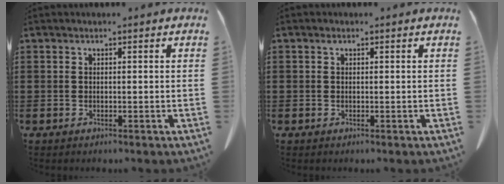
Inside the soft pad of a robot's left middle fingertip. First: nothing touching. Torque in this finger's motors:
{"motor_torque": [-0.11, 0.56, -0.54, -0.20]}